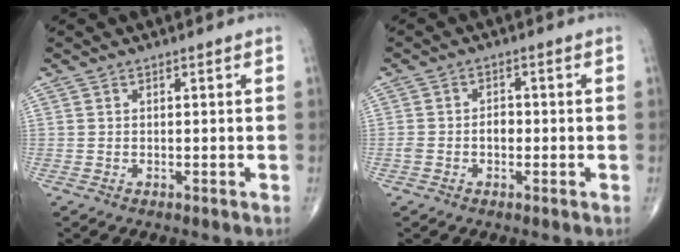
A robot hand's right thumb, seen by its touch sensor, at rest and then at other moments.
{"total": 3.0, "force": [-0.6, 2.0, 2.1], "torque": [-0.037, 0.013, -0.014]}